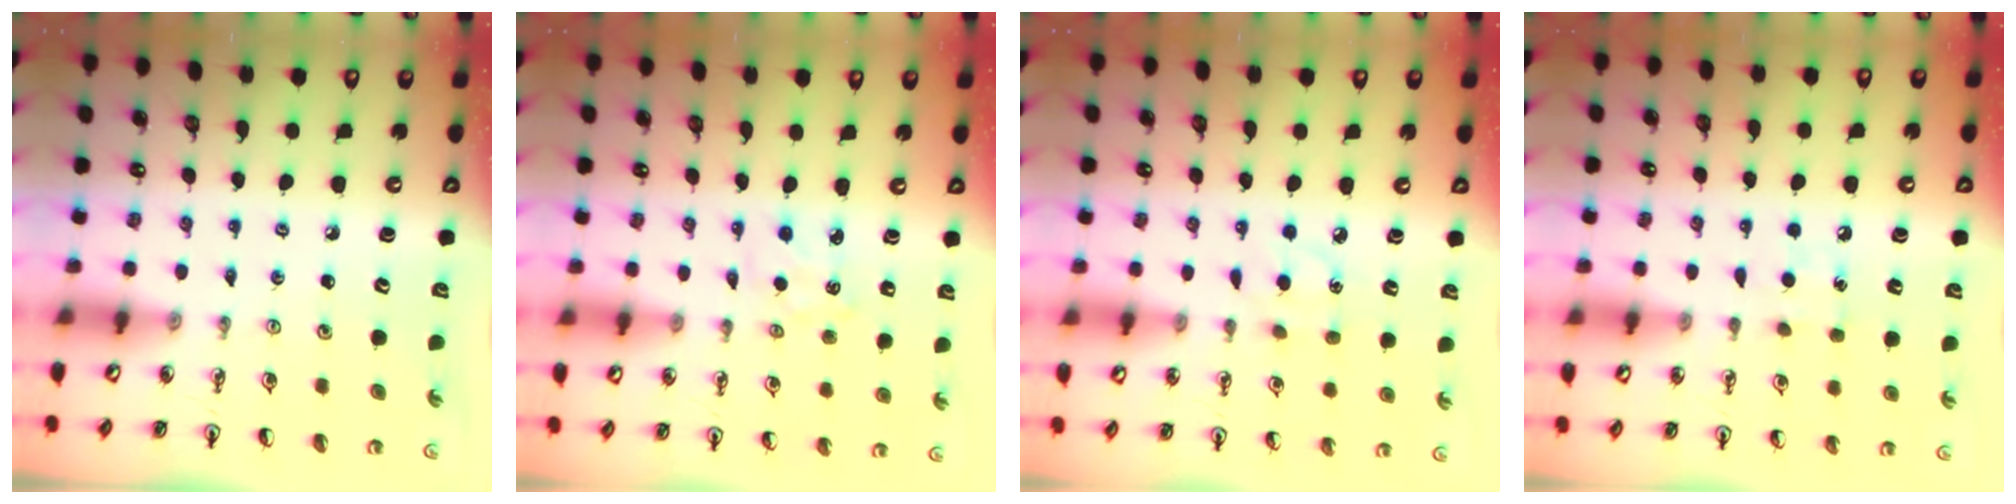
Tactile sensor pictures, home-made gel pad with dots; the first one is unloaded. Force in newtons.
{"total": 3.6, "press": 3.5, "slide": 0.5}
{"total": 5.4, "press": 5.4, "slide": 0.6}
{"total": 7.2, "press": 7.1, "slide": 0.8}